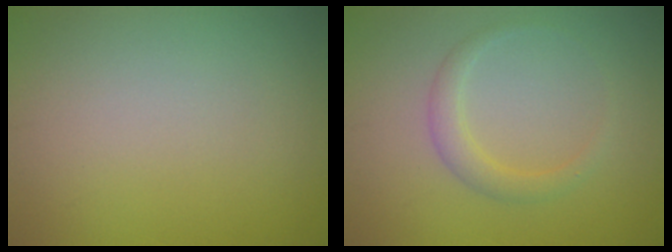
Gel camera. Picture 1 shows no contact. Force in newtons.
{"total": 2.0, "press": 2.0, "slide": 0.0}